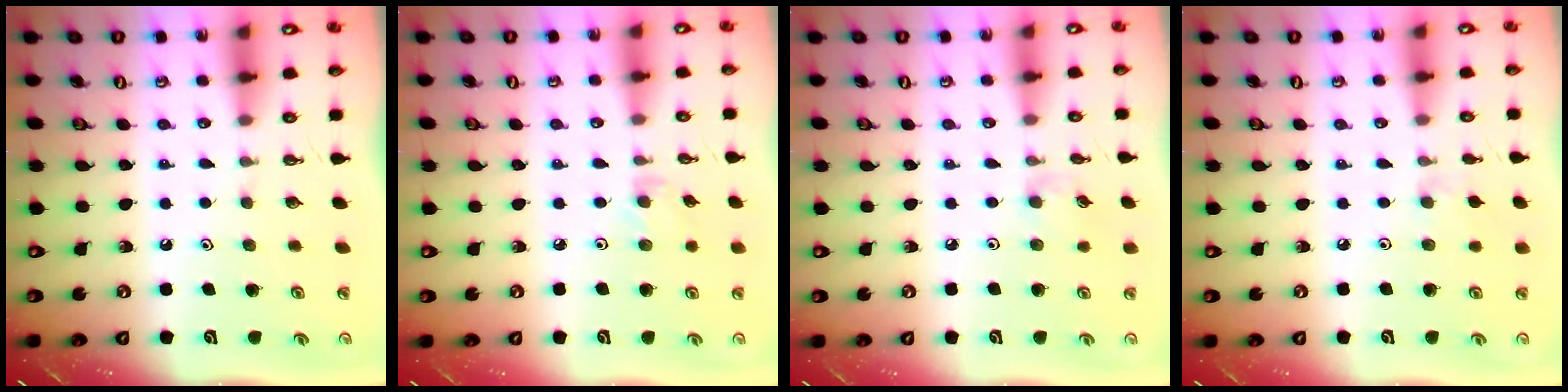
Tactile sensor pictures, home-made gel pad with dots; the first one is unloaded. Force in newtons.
{"total": 2.3, "press": 2.3, "slide": 0.4}
{"total": 5.1, "press": 5.1, "slide": 0.7}
{"total": 1.9, "press": 1.9, "slide": 0.5}